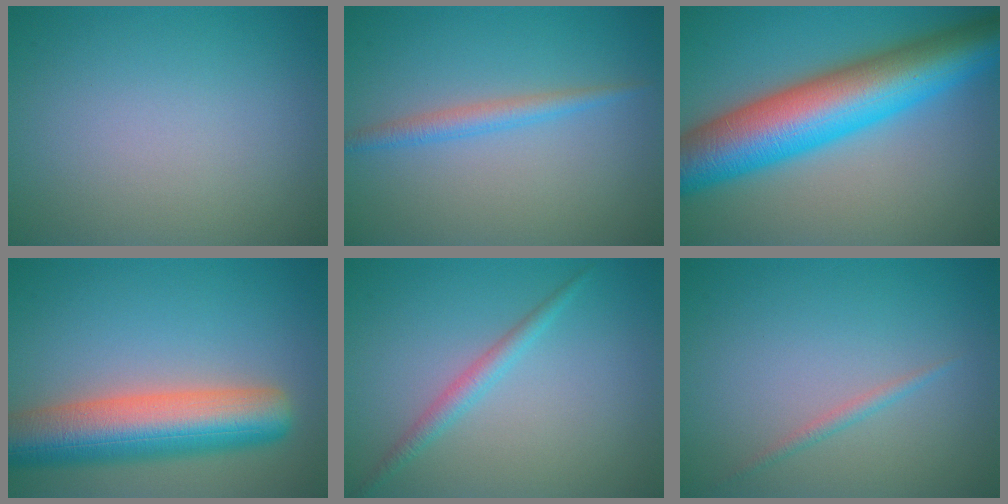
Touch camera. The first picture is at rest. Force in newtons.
{"total": 1.9, "press": 1.9, "slide": 0.1}
{"total": 12.8, "press": 12.8, "slide": 0.1}
{"total": 9.8, "press": 9.8, "slide": 0.5}
{"total": 1.8, "press": 1.8, "slide": 0.0}
{"total": 0.9, "press": 0.9, "slide": 0.0}